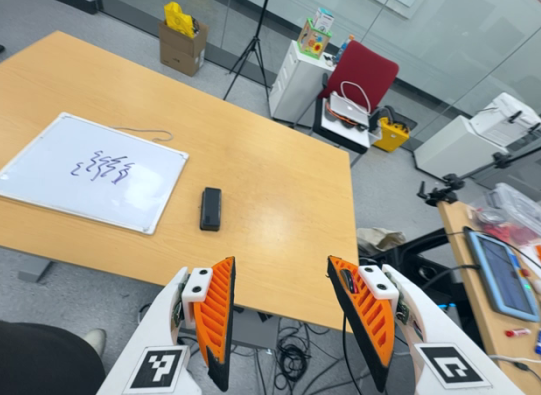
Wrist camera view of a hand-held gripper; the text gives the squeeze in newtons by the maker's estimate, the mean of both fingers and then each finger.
{"total": 0.0}